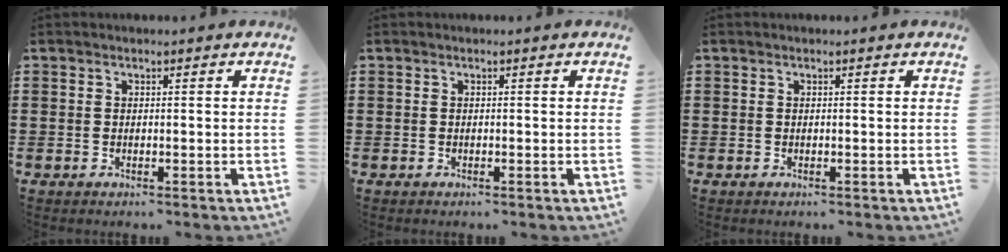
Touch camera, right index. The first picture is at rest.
{"total": 0.0}
{"total": 0.0}